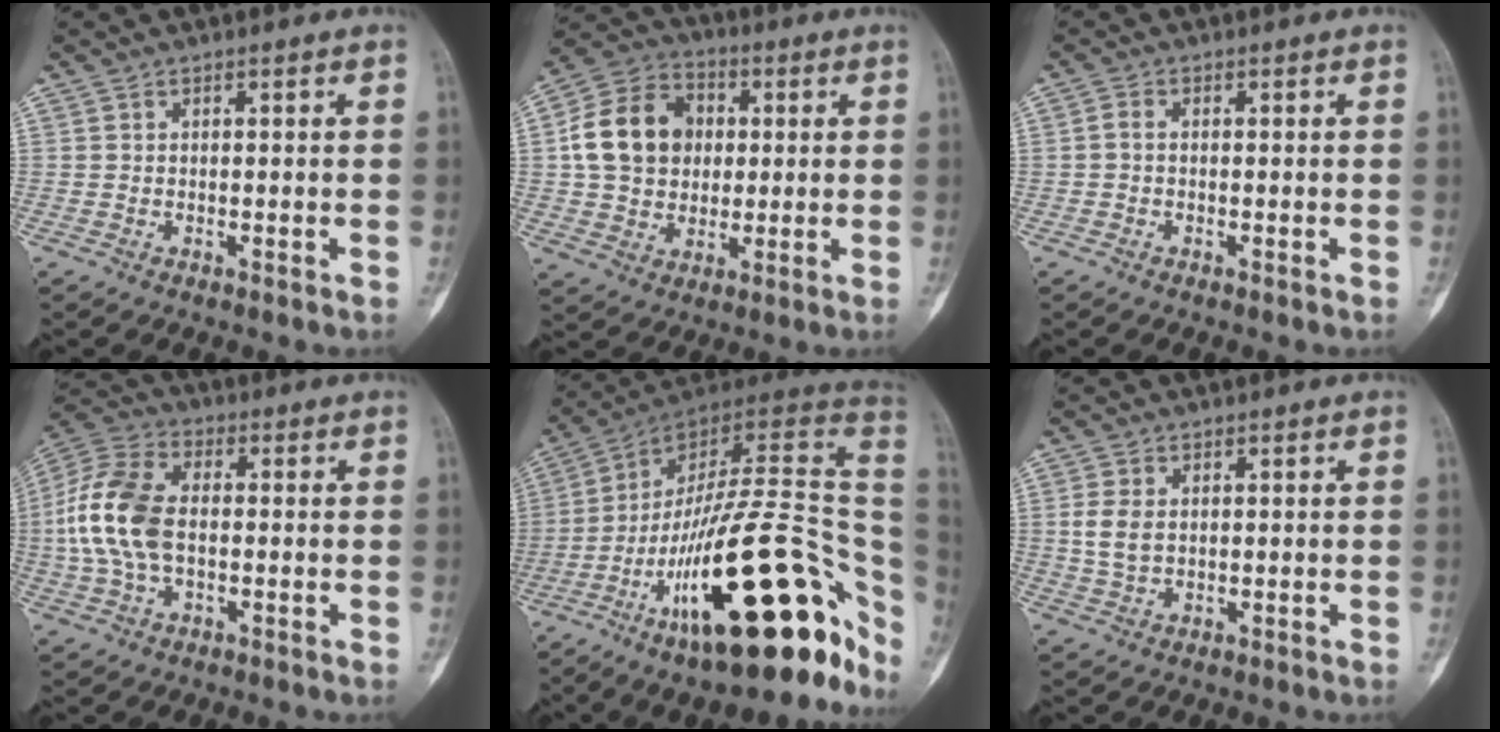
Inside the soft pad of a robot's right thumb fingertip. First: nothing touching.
{"total": 14.6, "force": [1.6, 11.8, 8.4], "torque": [-0.134, 0.017, 0.025]}
{"total": 1.2, "force": [-0.3, 0.6, 0.9], "torque": [-0.018, 0.002, -0.008]}
{"total": 14.1, "force": [-0.7, 8.7, 11.1], "torque": [-0.237, 0.027, -0.016]}
{"total": 35.1, "force": [-11.5, 11.5, 31.1], "torque": [-0.385, 0.062, -0.181]}
{"total": 4.3, "force": [0.5, 2.8, 3.2], "torque": [-0.069, 0.000, 0.013]}